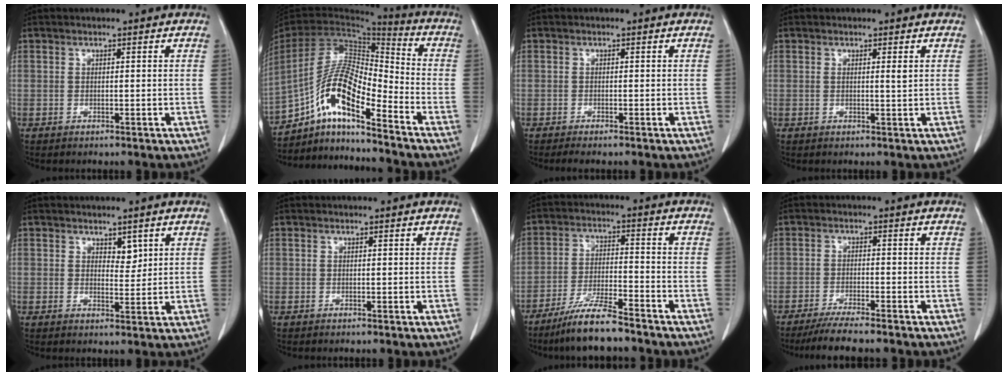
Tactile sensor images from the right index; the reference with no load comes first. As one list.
[{"total": 13.9, "force": [-8.4, 2.9, 10.7], "torque": [-0.208, 0.019, -0.148]}, {"total": 1.7, "force": [-1.4, -0.2, 0.9], "torque": [-0.014, -0.006, -0.020]}, {"total": 1.1, "force": [0.4, -0.1, 1.0], "torque": [-0.018, -0.003, 0.005]}, {"total": 2.3, "force": [1.4, 1.2, 1.4], "torque": [-0.017, -0.006, 0.027]}, {"total": 0.0}, {"total": 8.7, "force": [-7.2, 0.4, 4.9], "torque": [-0.094, -0.024, -0.134]}, {"total": 7.2, "force": [-6.1, -0.1, 3.7], "torque": [-0.054, -0.019, -0.101]}]